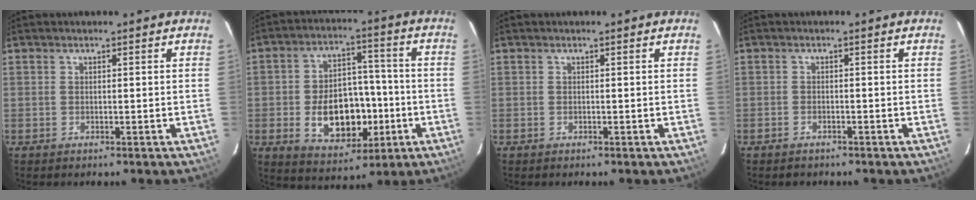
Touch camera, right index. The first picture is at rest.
{"total": 14.5, "force": [-3.6, 9.4, 10.4], "torque": [-0.200, 0.019, -0.035]}
{"total": 0.0}
{"total": 1.2, "force": [-0.9, 0.7, 0.1], "torque": [-0.004, 0.005, -0.014]}